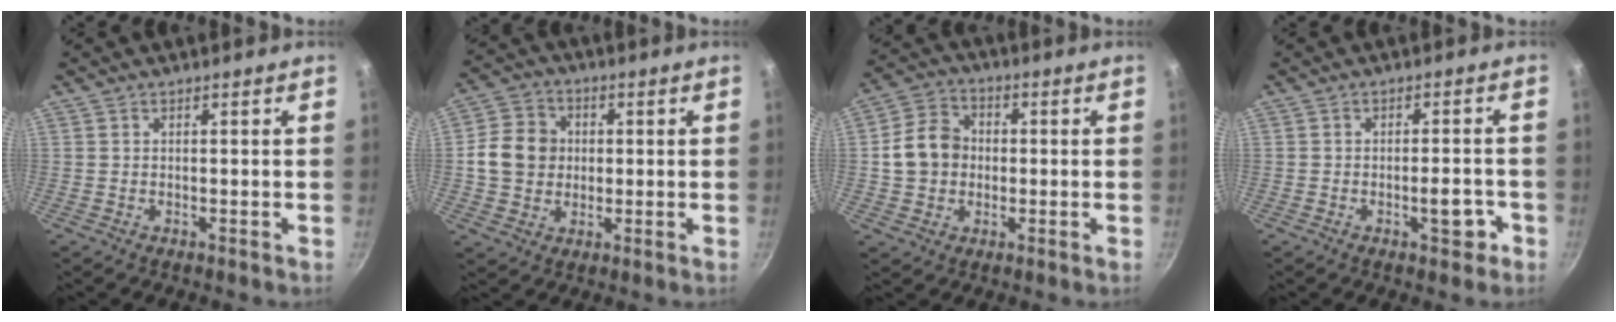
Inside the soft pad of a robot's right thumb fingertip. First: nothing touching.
{"total": 9.7, "force": [0.5, 8.5, 4.7], "torque": [-0.055, 0.011, -0.002]}
{"total": 9.5, "force": [-0.1, 8.0, 5.1], "torque": [-0.065, 0.019, -0.014]}
{"total": 4.6, "force": [-2.0, 2.1, 3.6], "torque": [-0.026, 0.021, -0.027]}